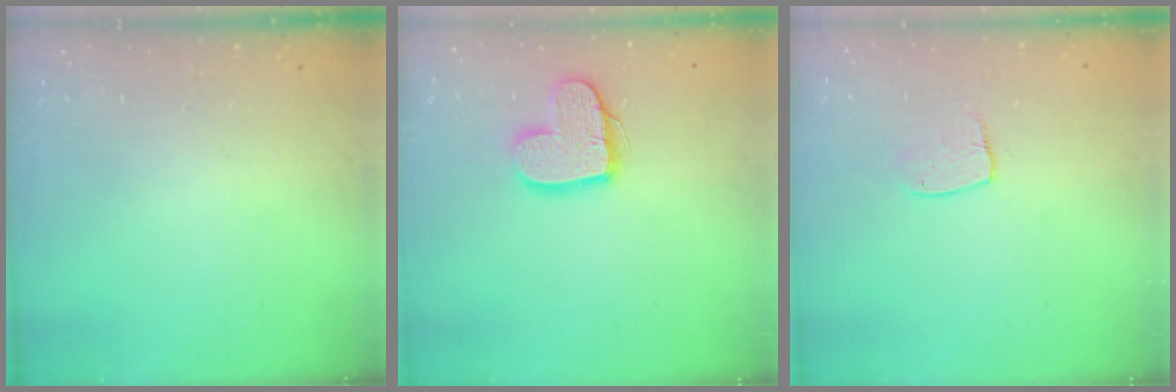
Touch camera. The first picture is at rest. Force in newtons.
{"total": 11.5, "press": 11.5, "slide": 0.6}
{"total": 6.6, "press": 6.6, "slide": 0.4}